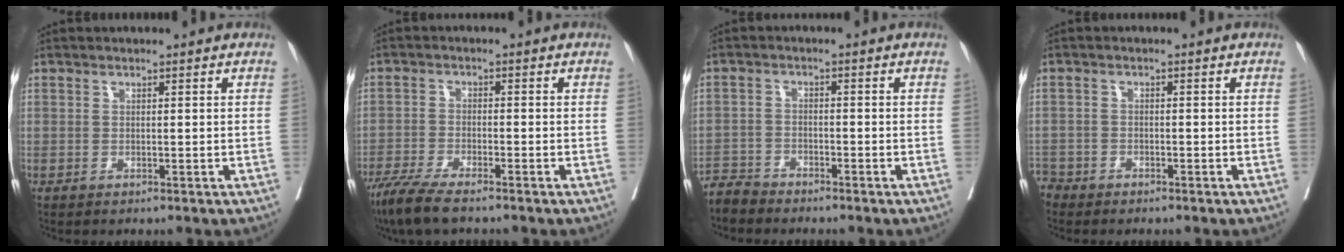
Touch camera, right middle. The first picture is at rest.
{"total": 6.8, "force": [-5.4, 0.8, 4.1], "torque": [-0.075, -0.019, -0.099]}
{"total": 3.2, "force": [-3.2, 0.4, -0.6], "torque": [0.016, -0.010, -0.062]}
{"total": 2.9, "force": [-2.5, 1.4, -0.7], "torque": [0.007, 0.003, -0.054]}